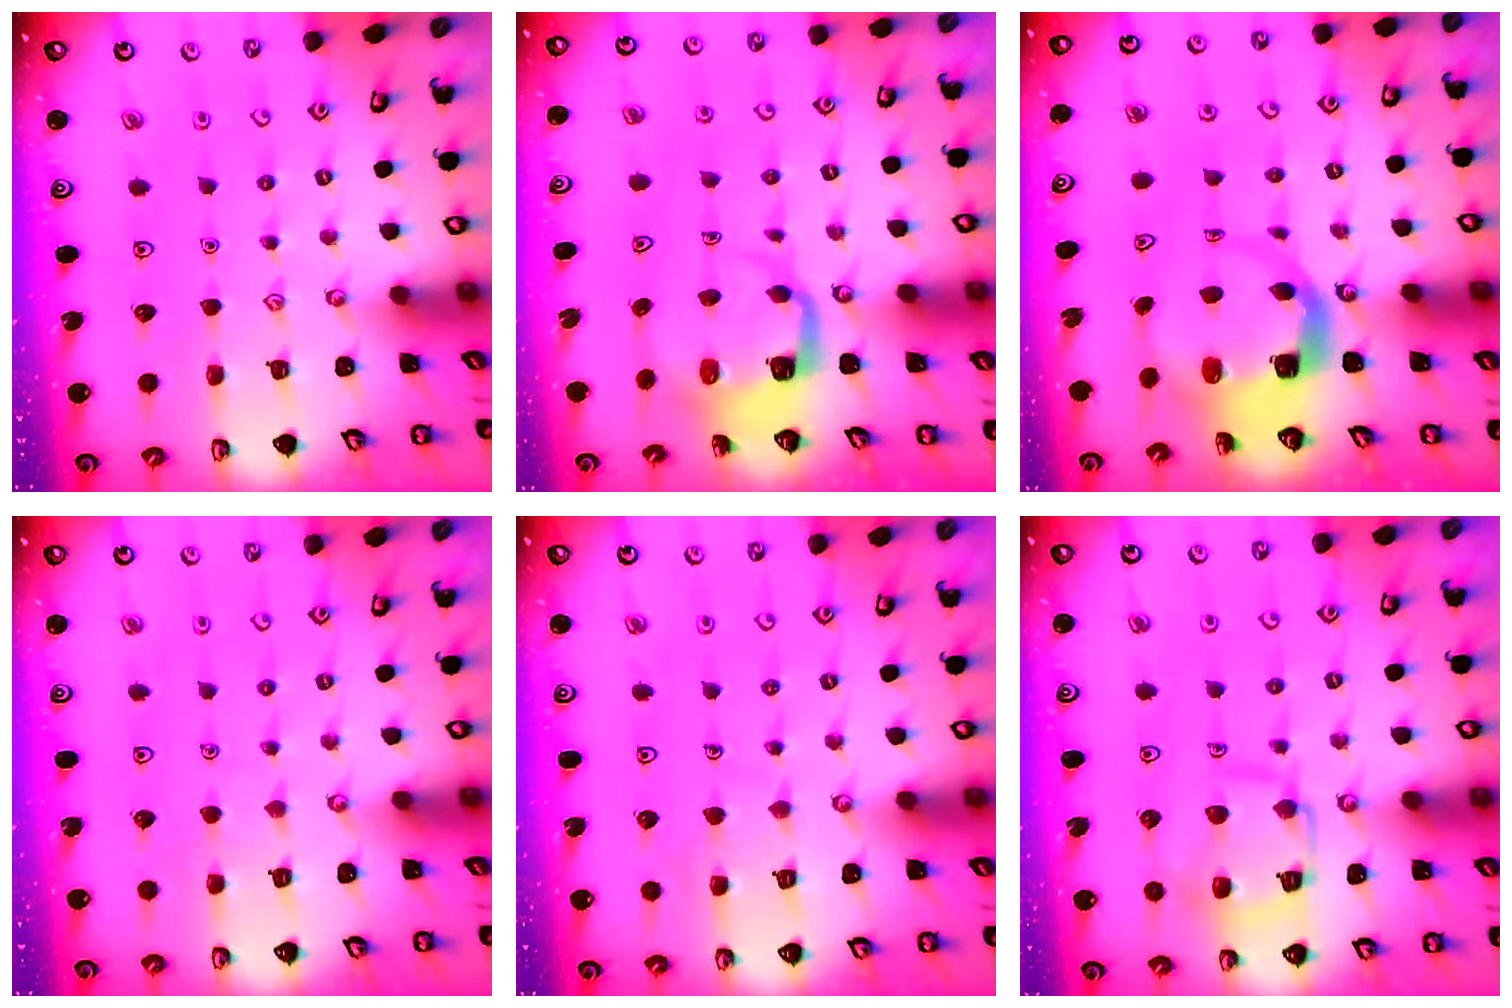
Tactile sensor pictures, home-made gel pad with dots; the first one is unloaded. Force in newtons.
{"total": 4.9, "press": 4.9, "slide": 0.4}
{"total": 4.0, "press": 4.0, "slide": 0.3}
{"total": 2.9, "press": 2.9, "slide": 0.3}
{"total": 5.4, "press": 5.4, "slide": 0.5}
{"total": 13.1, "press": 13.0, "slide": 1.5}